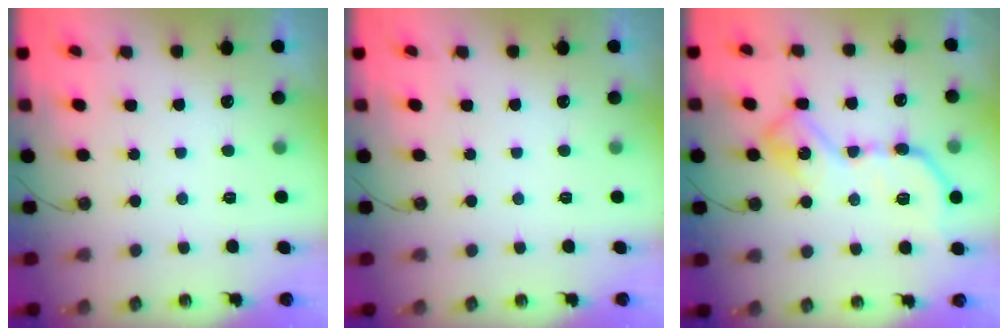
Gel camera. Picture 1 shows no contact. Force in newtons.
{"total": 0.0}
{"total": 16.9, "press": 16.9, "slide": 0.4}